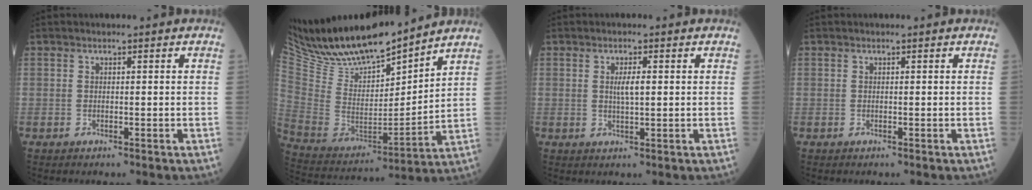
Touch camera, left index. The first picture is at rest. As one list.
[{"total": 20.9, "force": [18.8, 3.9, 8.4], "torque": [-0.171, -0.010, 0.341]}, {"total": 2.5, "force": [0.4, 0.6, 2.4], "torque": [-0.049, -0.002, 0.009]}, {"total": 0.0}]